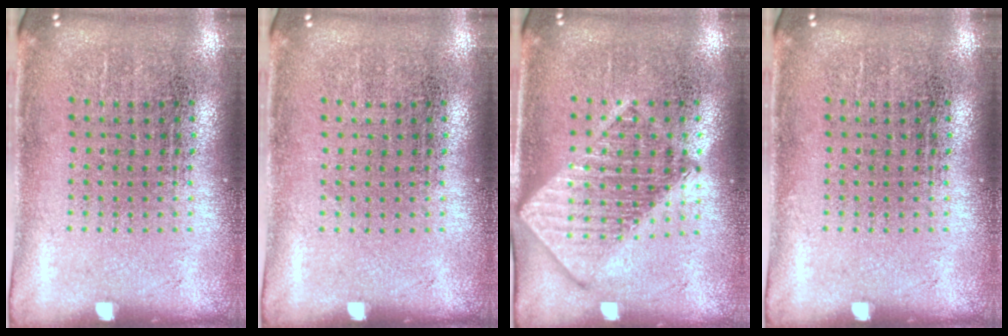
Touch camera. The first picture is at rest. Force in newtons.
{"total": 0.0}
{"total": 2.0, "press": 2.0, "slide": 0.2}
{"total": 0.0}